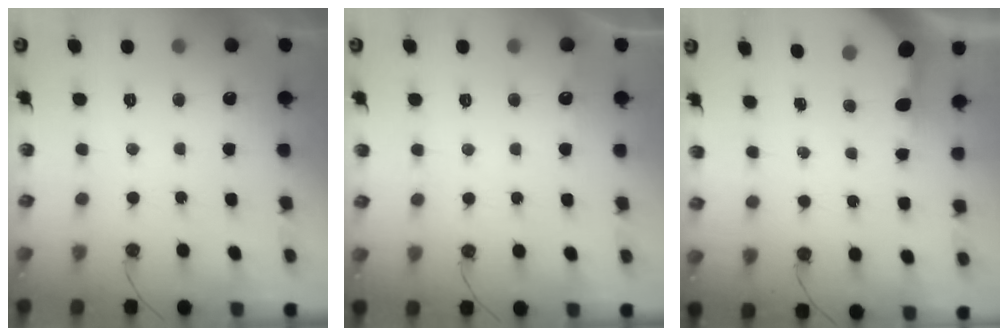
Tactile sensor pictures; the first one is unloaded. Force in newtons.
{"total": 3.8, "press": 3.8, "slide": 0.6}
{"total": 5.2, "press": 5.2, "slide": 0.2}